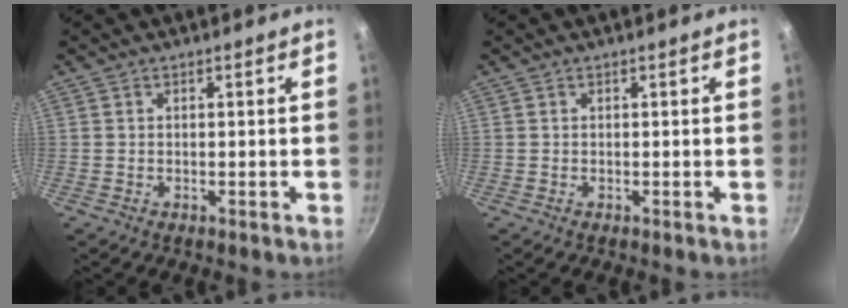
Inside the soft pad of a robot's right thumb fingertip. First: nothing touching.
{"total": 0.0}